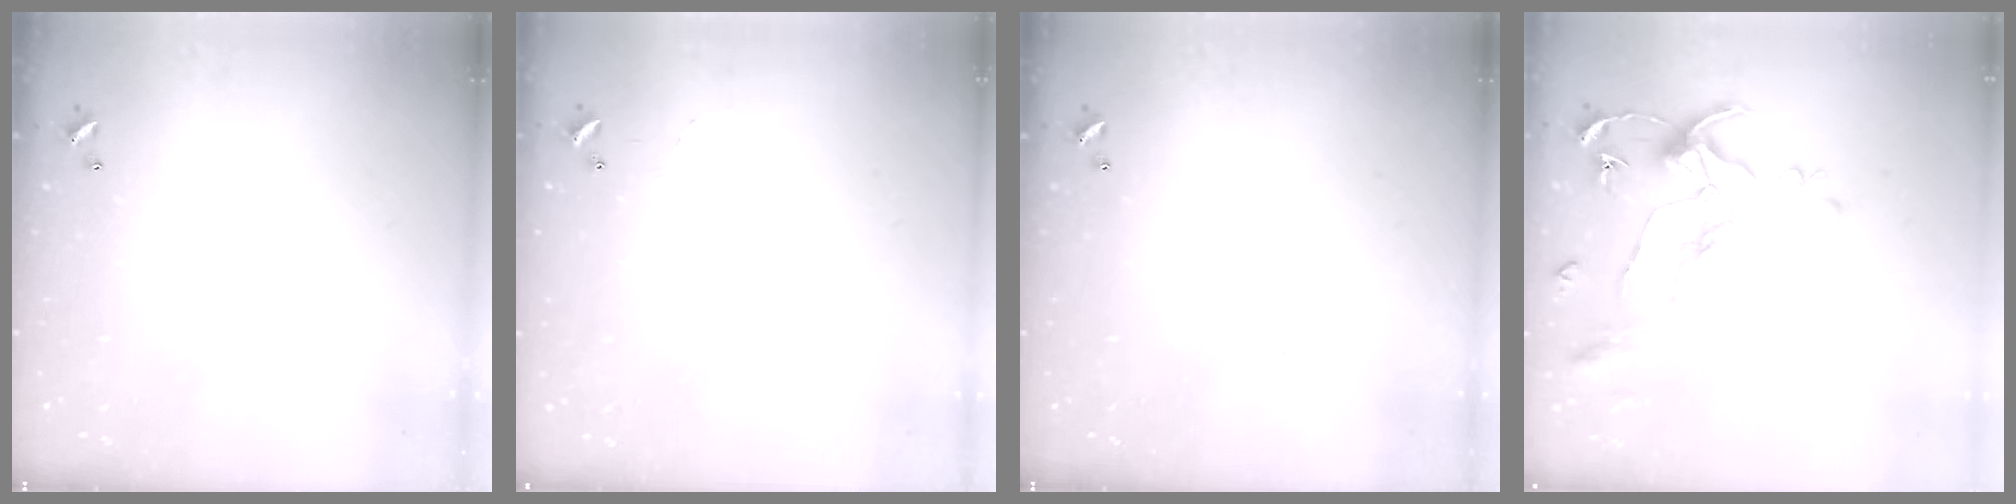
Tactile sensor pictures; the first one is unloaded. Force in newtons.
{"total": 1.8, "press": 1.7, "slide": 0.4}
{"total": 0.0}
{"total": 0.9, "press": 0.2, "slide": 0.9}